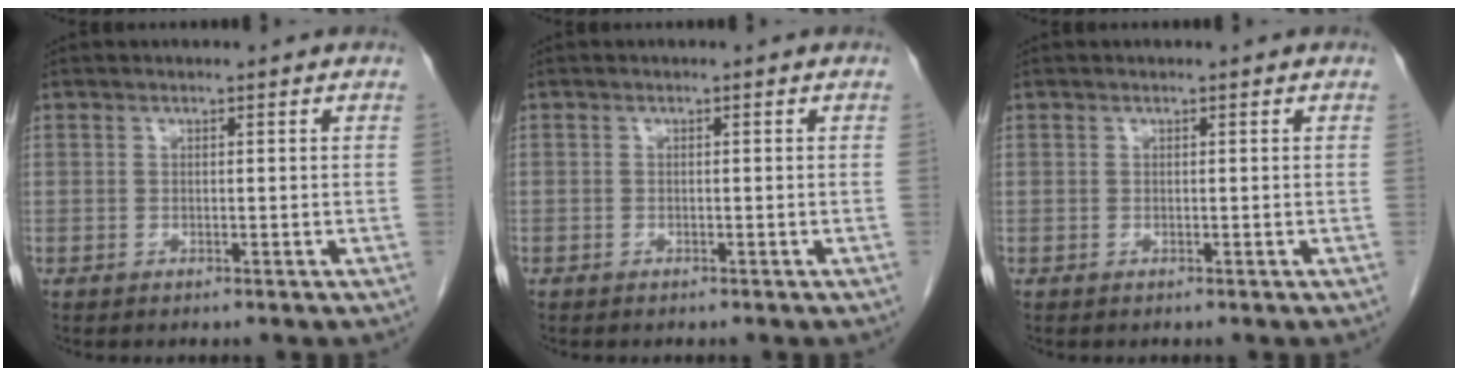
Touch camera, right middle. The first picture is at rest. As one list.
[{"total": 0.0}, {"total": 0.0}]